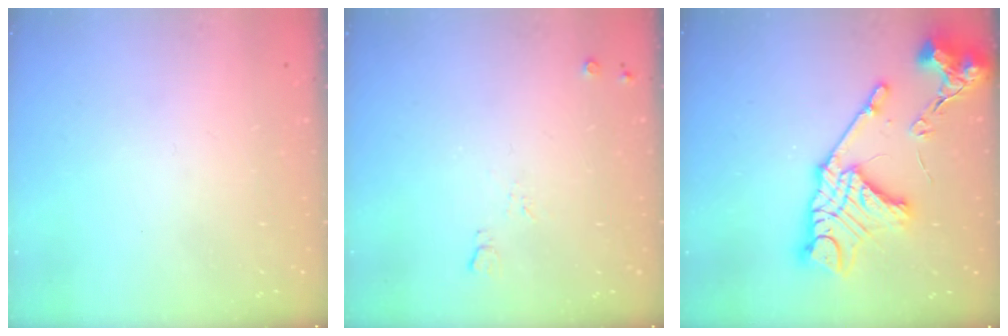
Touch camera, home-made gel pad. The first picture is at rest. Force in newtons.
{"total": 5.2, "press": 5.1, "slide": 1.1}
{"total": 20.6, "press": 20.5, "slide": 2.0}